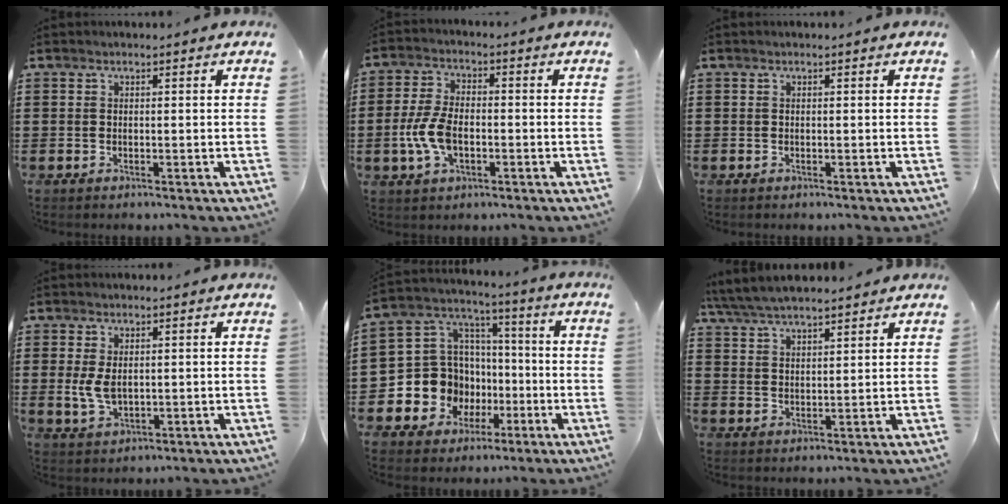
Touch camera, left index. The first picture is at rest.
{"total": 7.0, "force": [-1.6, 3.8, 5.7], "torque": [-0.140, -0.004, -0.035]}
{"total": 0.0}
{"total": 4.1, "force": [0.3, 2.4, 3.3], "torque": [-0.081, 0.000, 0.001]}
{"total": 10.9, "force": [-3.0, 10.2, 2.7], "torque": [-0.114, -0.005, -0.048]}
{"total": 5.1, "force": [4.7, 0.9, 1.8], "torque": [-0.051, -0.011, 0.085]}